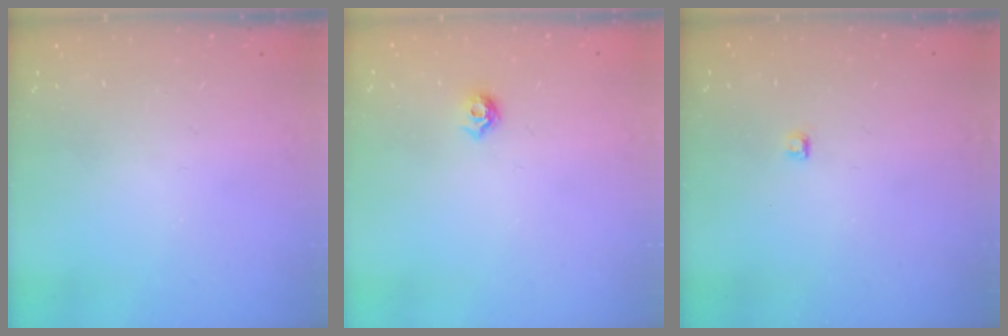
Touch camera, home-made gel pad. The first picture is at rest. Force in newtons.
{"total": 5.1, "press": 5.0, "slide": 0.9}
{"total": 2.8, "press": 2.7, "slide": 0.3}